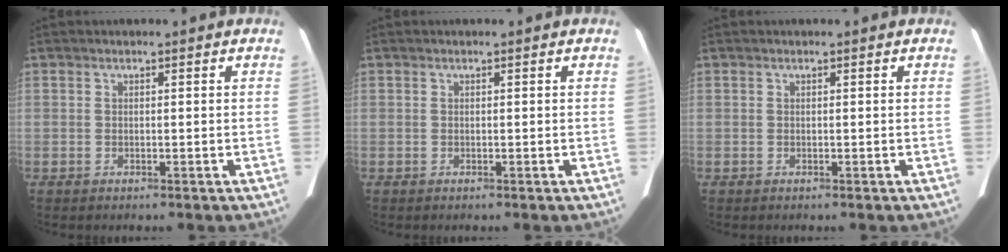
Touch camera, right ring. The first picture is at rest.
{"total": 0.0}
{"total": 0.0}